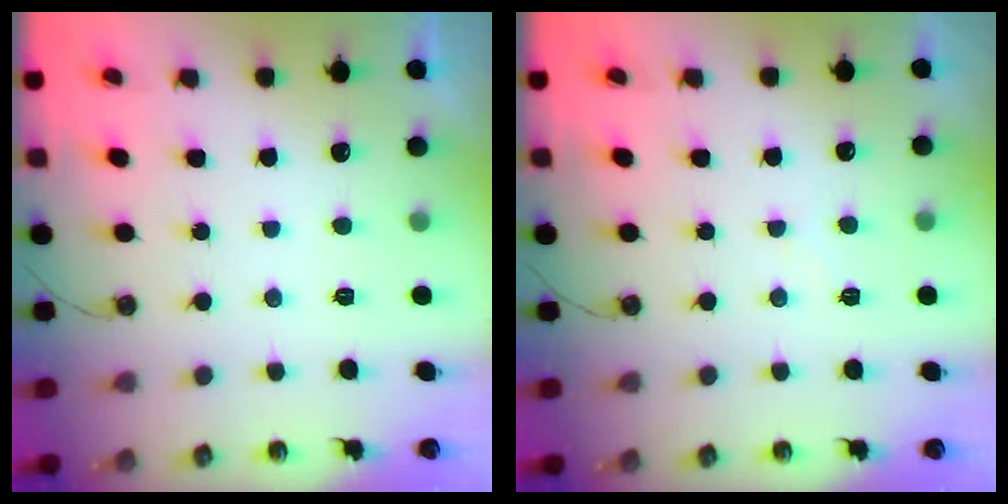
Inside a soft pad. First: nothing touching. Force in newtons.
{"total": 4.1, "press": 4.1, "slide": 0.5}